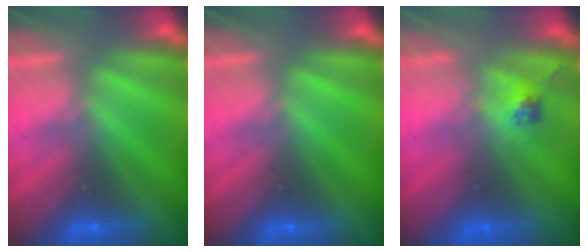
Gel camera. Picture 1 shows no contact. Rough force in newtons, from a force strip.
{"total": 0.0}
{"total": 2.4}